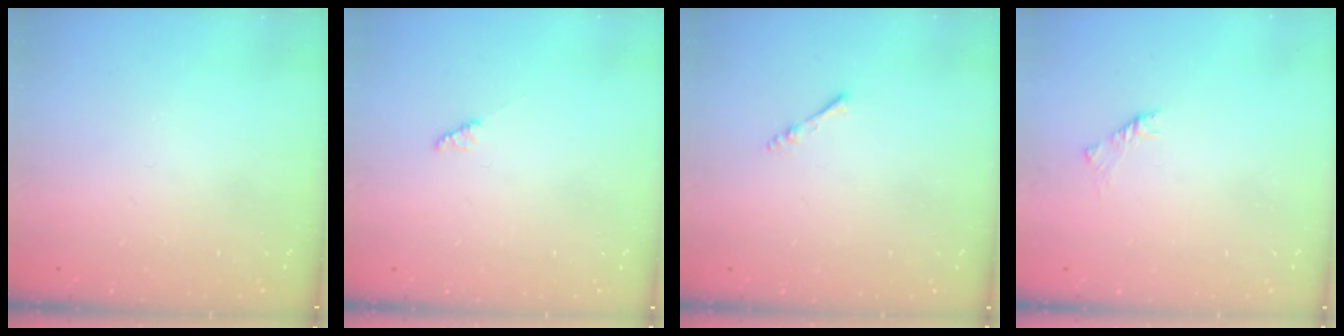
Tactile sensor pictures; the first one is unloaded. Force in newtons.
{"total": 2.2, "press": 2.2, "slide": 0.3}
{"total": 2.4, "press": 2.3, "slide": 0.5}
{"total": 1.6, "press": 1.4, "slide": 0.6}